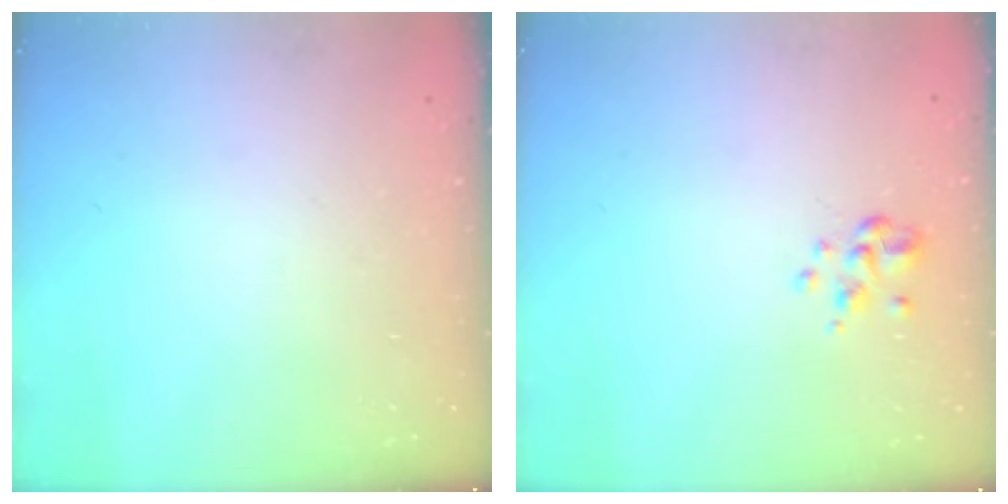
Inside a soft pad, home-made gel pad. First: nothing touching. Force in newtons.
{"total": 2.2, "press": 2.1, "slide": 0.7}